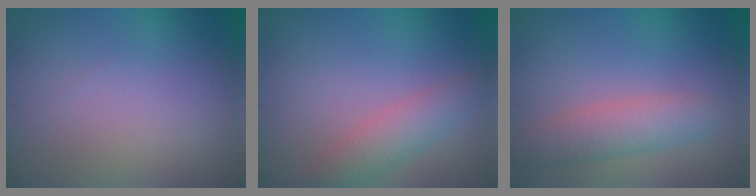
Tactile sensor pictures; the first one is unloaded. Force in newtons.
{"total": 3.0, "press": 3.0, "slide": 0.1}
{"total": 3.6, "press": 3.6, "slide": 0.1}